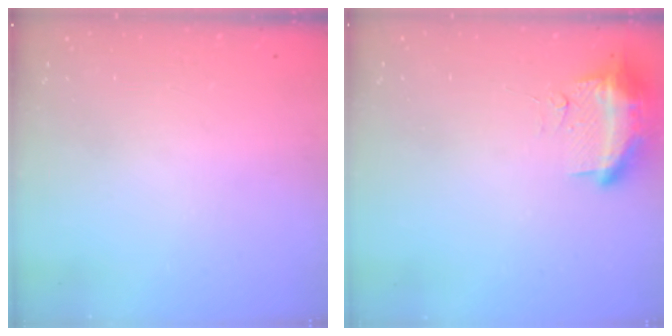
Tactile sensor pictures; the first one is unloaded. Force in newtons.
{"total": 11.3, "press": 10.3, "slide": 4.7}